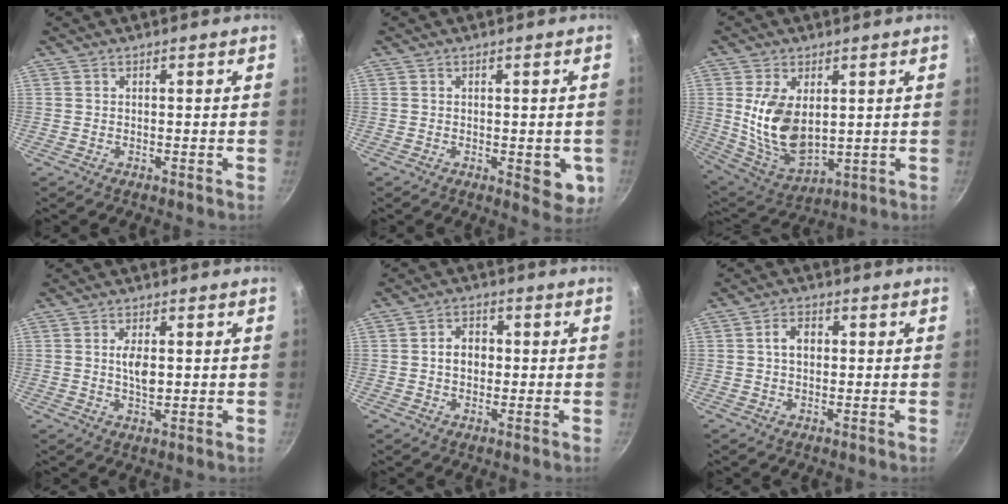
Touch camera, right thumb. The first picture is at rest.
{"total": 5.6, "force": [-1.0, 2.8, 4.8], "torque": [-0.039, -0.005, -0.011]}
{"total": 13.5, "force": [2.2, 8.0, 10.7], "torque": [-0.190, -0.028, 0.060]}
{"total": 4.5, "force": [0.5, 2.1, 3.9], "torque": [-0.066, -0.002, 0.009]}
{"total": 5.1, "force": [0.0, 4.0, 3.1], "torque": [-0.026, 0.012, -0.003]}
{"total": 4.2, "force": [0.4, 3.0, 2.9], "torque": [-0.035, 0.010, 0.003]}